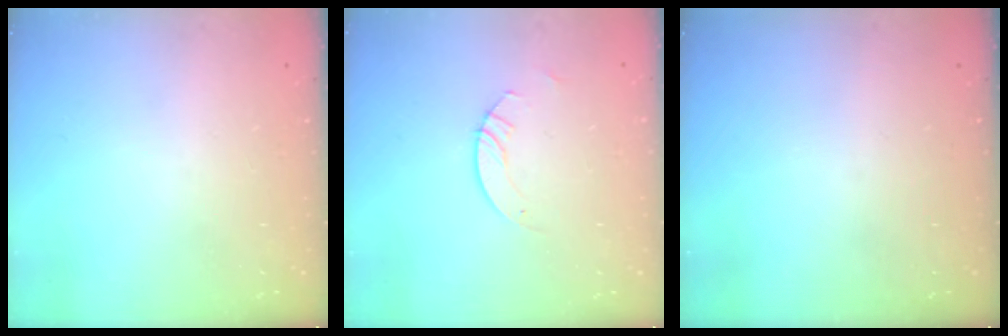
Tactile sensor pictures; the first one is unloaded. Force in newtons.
{"total": 3.0, "press": 3.0, "slide": 0.3}
{"total": 0.0}